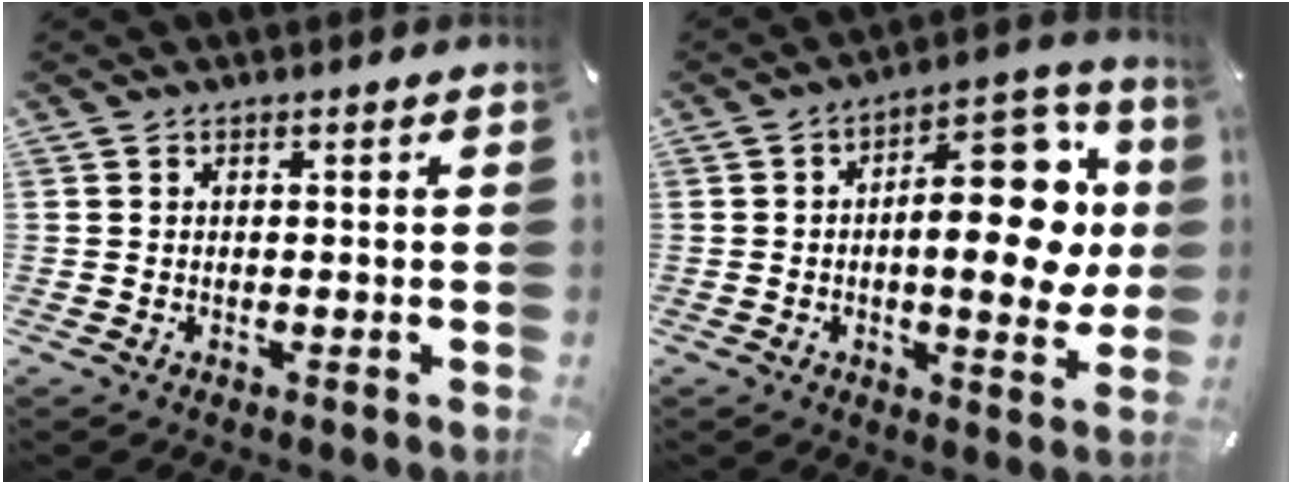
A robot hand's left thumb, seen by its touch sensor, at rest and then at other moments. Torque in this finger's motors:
{"motor_torque": [2.42, 2.59, 1.26, 0.06, 0.50]}